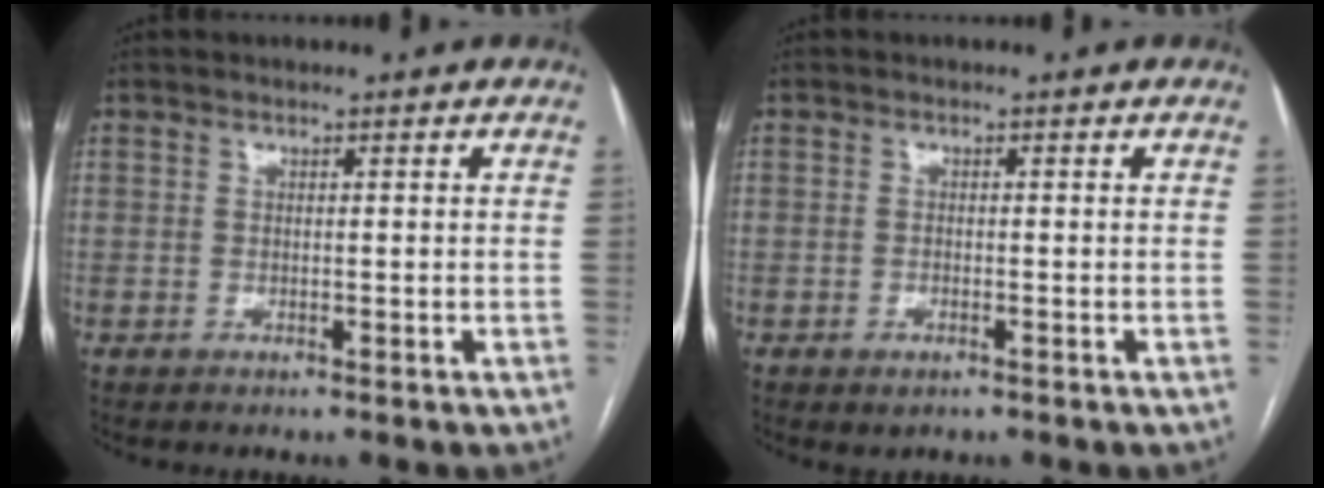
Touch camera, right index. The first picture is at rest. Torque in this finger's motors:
{"motor_torque": [0.33, -0.07, 0.11, 0.00]}